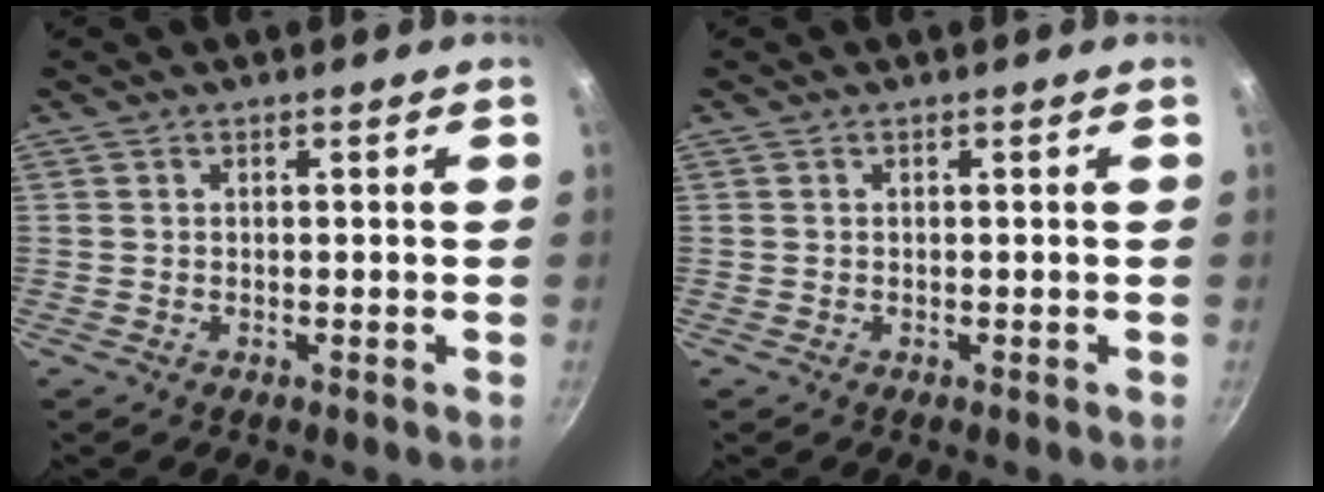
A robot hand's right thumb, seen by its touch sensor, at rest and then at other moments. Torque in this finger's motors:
{"motor_torque": [-0.01, 0.02, 0.00, 0.00, 0.02]}